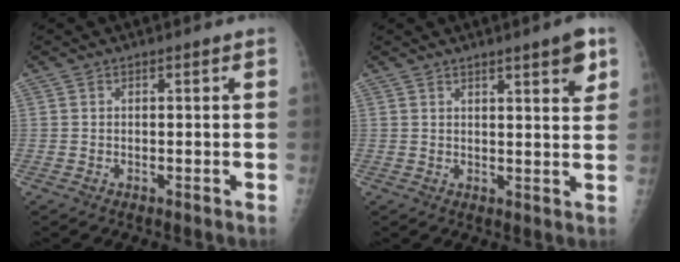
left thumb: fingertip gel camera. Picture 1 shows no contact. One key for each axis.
{"total": 5.8, "fx": 3.4, "fy": 1.0, "fz": 4.6, "tx": -0.054, "ty": -0.017, "tz": 0.044}